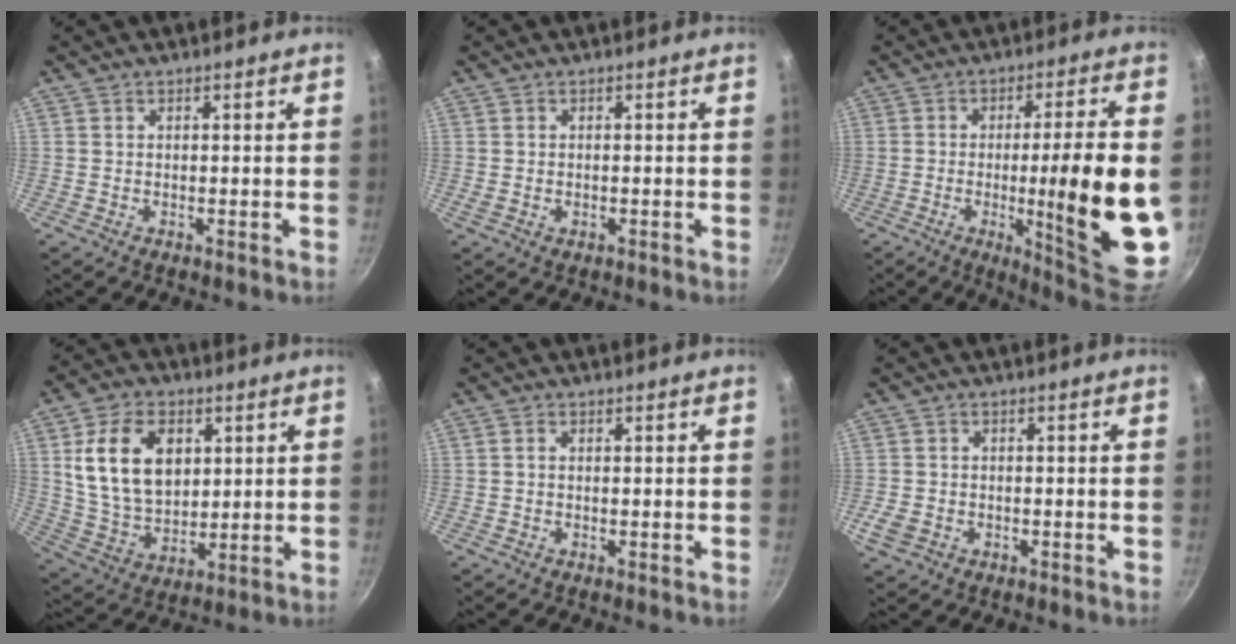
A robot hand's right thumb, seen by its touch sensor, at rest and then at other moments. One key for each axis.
{"total": 1.1, "fx": -0.2, "fy": 0.8, "fz": 0.8, "tx": -0.011, "ty": 0.000, "tz": -0.004}
{"total": 20.3, "fx": -3.2, "fy": 3.0, "fz": 19.8, "tx": -0.271, "ty": -0.003, "tz": -0.037}
{"total": 15.8, "fx": 4.2, "fy": 10.8, "fz": 10.8, "tx": -0.170, "ty": -0.012, "tz": 0.085}
{"total": 0.6, "fx": 0.0, "fy": 0.3, "fz": 0.5, "tx": -0.009, "ty": 0.004, "tz": 0.000}
{"total": 3.9, "fx": -1.3, "fy": 3.0, "fz": 2.1, "tx": -0.042, "ty": 0.006, "tz": -0.022}